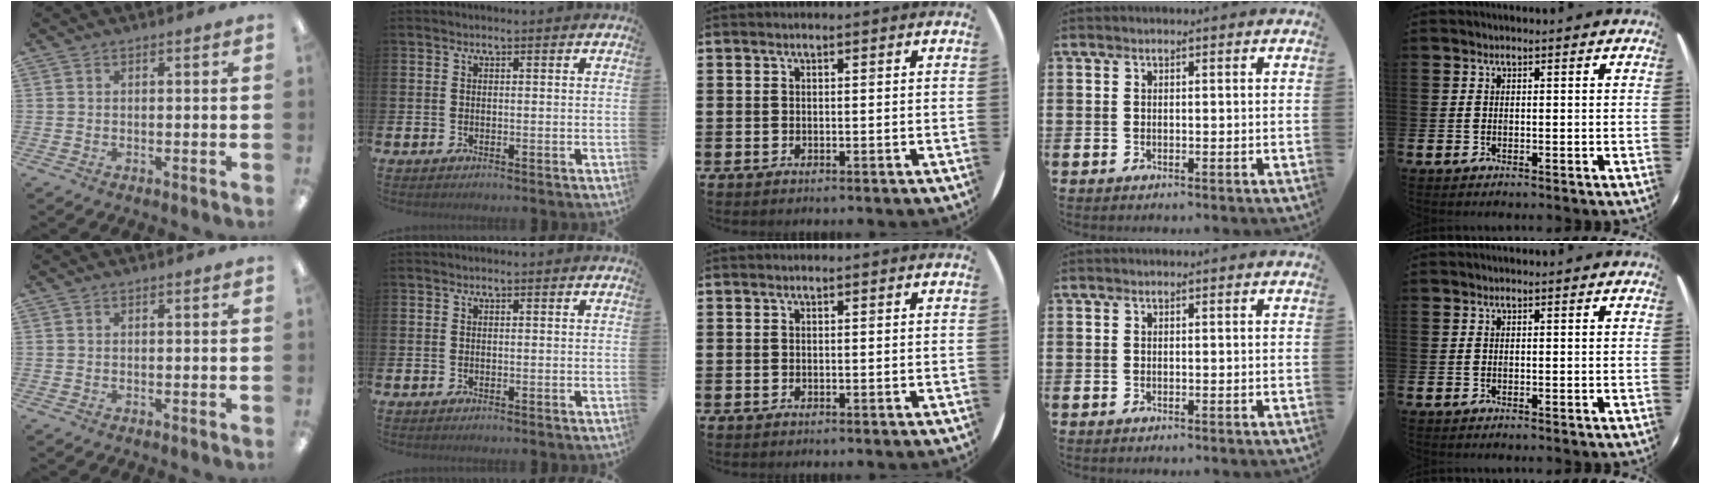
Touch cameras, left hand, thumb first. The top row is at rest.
{}